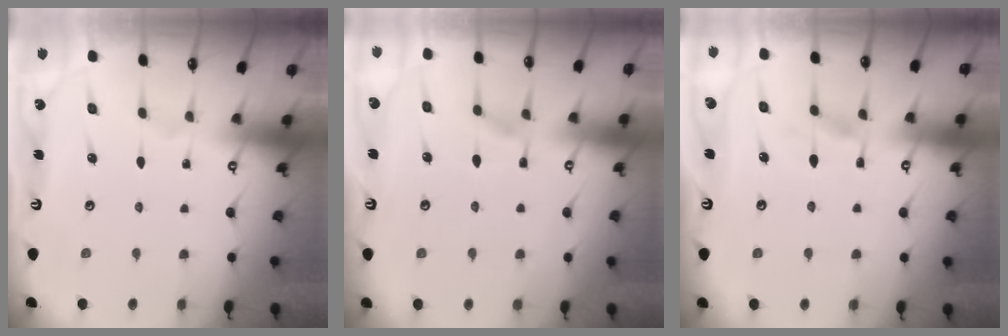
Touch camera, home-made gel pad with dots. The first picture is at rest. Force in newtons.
{"total": 1.5, "press": 0.6, "slide": 1.4}
{"total": 6.4, "press": 6.4, "slide": 0.5}